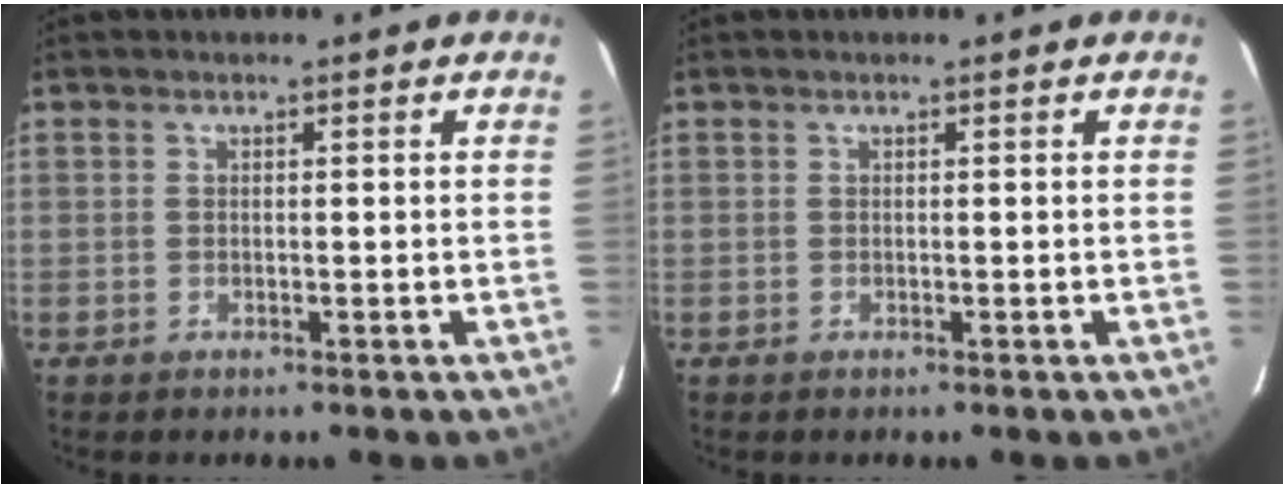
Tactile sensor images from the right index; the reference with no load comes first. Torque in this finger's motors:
{"motor_torque": [0.00, 0.00, 0.01, 0.00]}